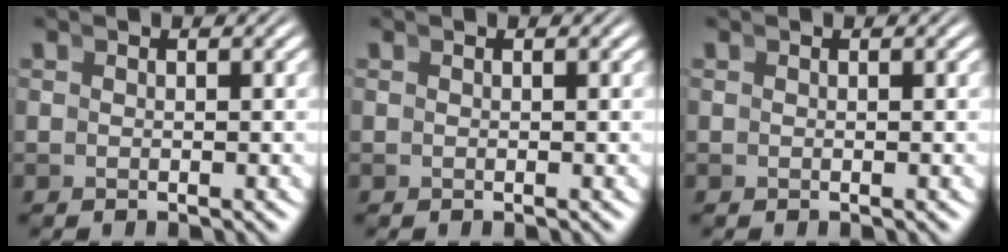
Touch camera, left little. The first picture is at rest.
{"total": 0.0}
{"total": 0.0}